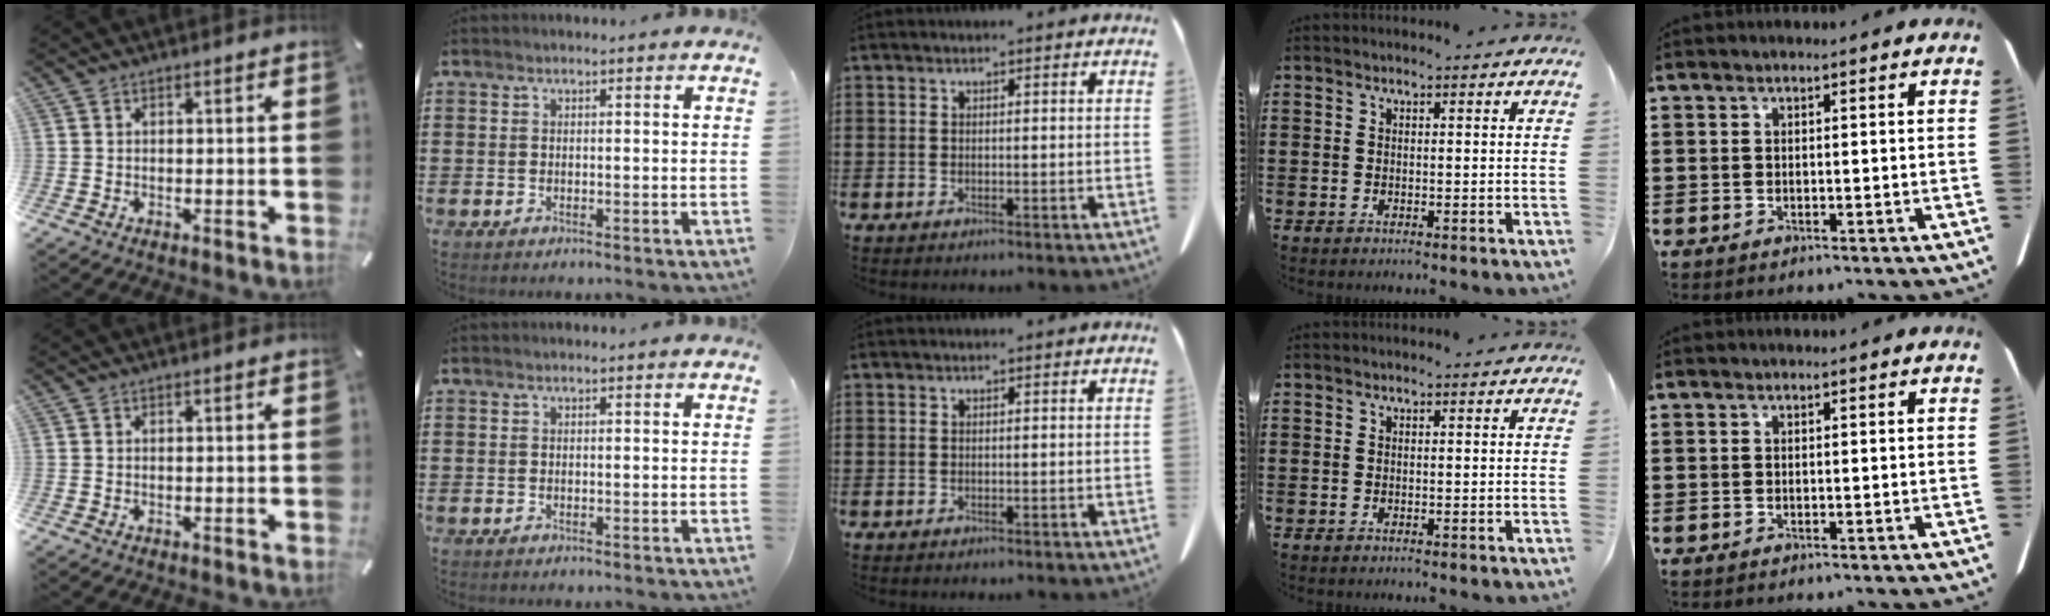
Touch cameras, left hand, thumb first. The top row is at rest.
{}